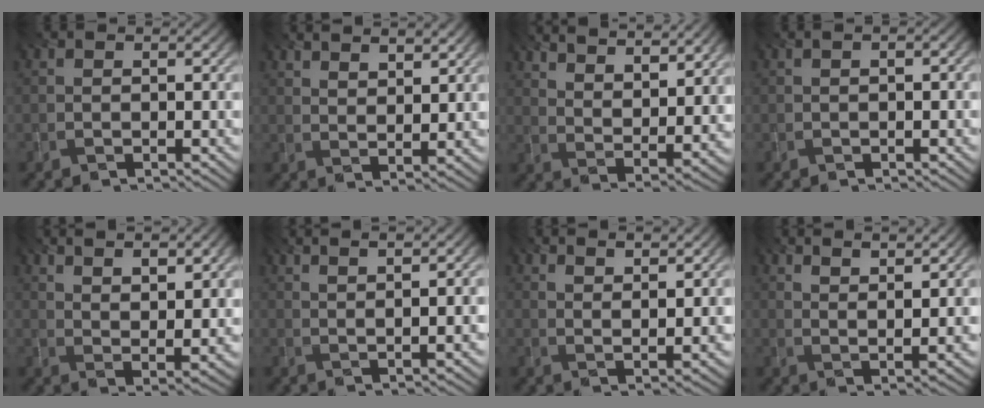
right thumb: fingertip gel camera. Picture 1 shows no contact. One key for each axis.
{"total": 5.5, "fx": 4.2, "fy": 1.5, "fz": 3.2, "tx": -0.047, "ty": -0.015, "tz": 0.079}
{"total": 12.2, "fx": 9.1, "fy": 3.6, "fz": 7.3, "tx": -0.127, "ty": -0.005, "tz": 0.120}
{"total": 0.8, "fx": -0.3, "fy": -0.1, "fz": 0.8, "tx": -0.011, "ty": 0.002, "tz": -0.006}
{"total": 9.9, "fx": 6.4, "fy": 3.0, "fz": 6.9, "tx": -0.118, "ty": 0.003, "tz": 0.094}
{"total": 5.3, "fx": 3.8, "fy": 0.2, "fz": 3.7, "tx": -0.053, "ty": 0.009, "tz": 0.051}
{"total": 6.2, "fx": 4.6, "fy": 1.0, "fz": 4.0, "tx": -0.060, "ty": -0.009, "tz": 0.077}
{"total": 7.5, "fx": 5.6, "fy": 1.1, "fz": 4.9, "tx": -0.068, "ty": -0.006, "tz": 0.085}